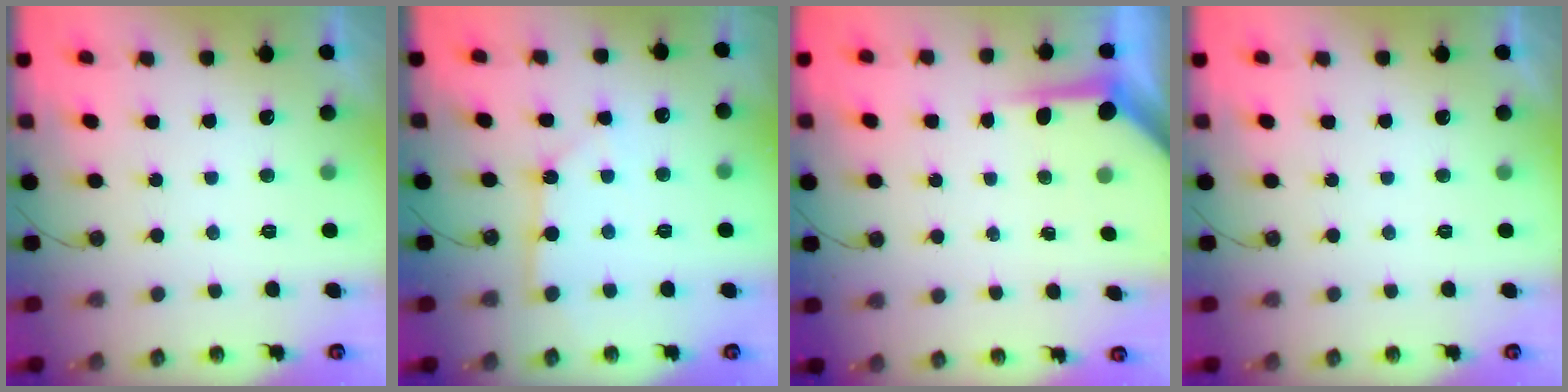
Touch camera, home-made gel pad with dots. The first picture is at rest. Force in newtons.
{"total": 2.8, "press": 2.8, "slide": 0.1}
{"total": 4.8, "press": 4.8, "slide": 0.4}
{"total": 0.0}